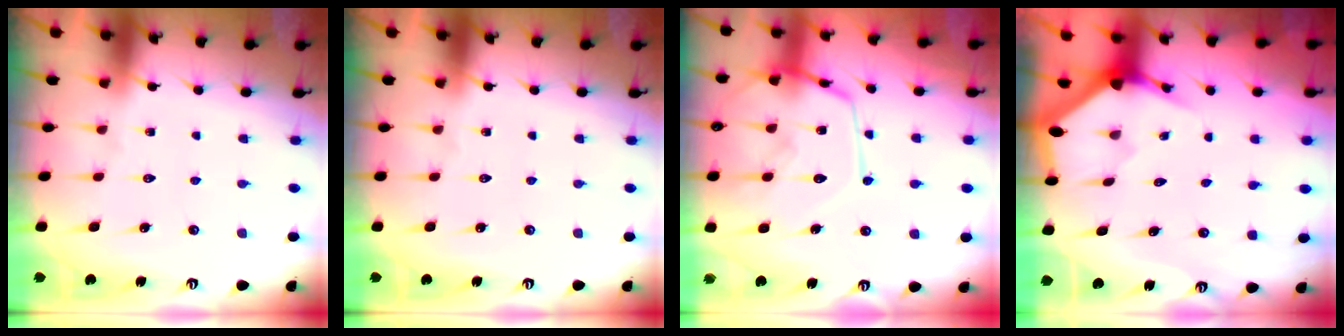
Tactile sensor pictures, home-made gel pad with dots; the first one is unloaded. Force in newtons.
{"total": 0.0}
{"total": 15.7, "press": 15.6, "slide": 1.3}
{"total": 2.9, "press": 2.9, "slide": 0.1}